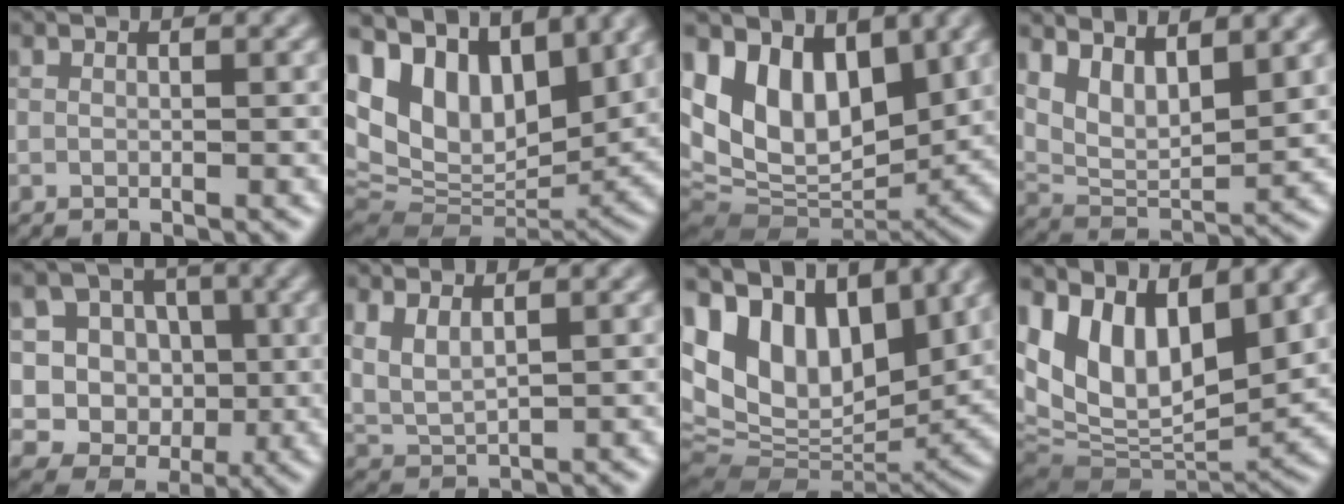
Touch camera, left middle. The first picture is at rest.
{"total": 15.4, "force": [7.7, 8.1, 10.5], "torque": [-0.218, 0.039, 0.138]}
{"total": 11.5, "force": [4.1, 7.2, 8.0], "torque": [-0.148, -0.003, 0.073]}
{"total": 6.3, "force": [3.5, 3.0, 4.3], "torque": [-0.084, -0.014, 0.072]}
{"total": 10.9, "force": [2.0, 9.8, 4.4], "torque": [-0.101, 0.032, 0.024]}
{"total": 2.9, "force": [1.4, 1.4, 2.1], "torque": [-0.052, -0.005, 0.033]}
{"total": 16.1, "force": [6.9, 9.0, 11.4], "torque": [-0.224, 0.037, 0.121]}
{"total": 12.7, "force": [4.6, 7.4, 9.2], "torque": [-0.172, -0.008, 0.097]}